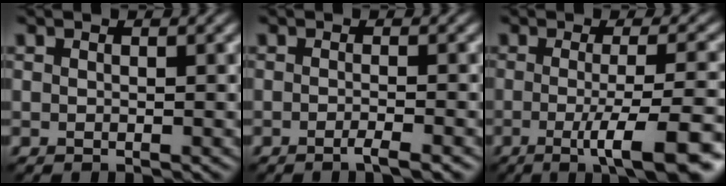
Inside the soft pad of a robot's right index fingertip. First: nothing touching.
{"total": 1.8, "force": [-0.9, 0.3, 1.5], "torque": [-0.017, 0.000, -0.022]}
{"total": 8.7, "force": [-3.1, 2.0, 7.9], "torque": [-0.098, -0.004, -0.046]}